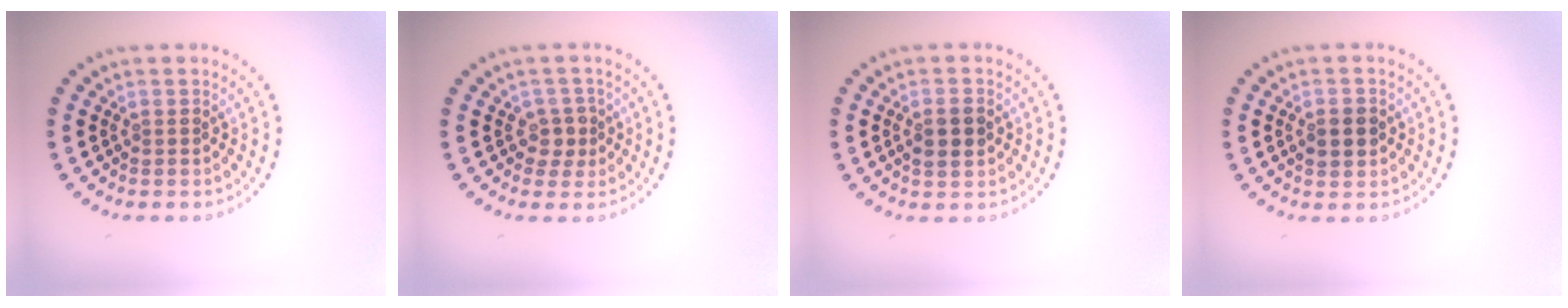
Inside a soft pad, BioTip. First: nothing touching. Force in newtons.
{"total": 1.9, "press": 1.6, "slide": 1.0}
{"total": 2.1, "press": 2.0, "slide": 0.2}
{"total": 2.0, "press": 2.0, "slide": 0.2}